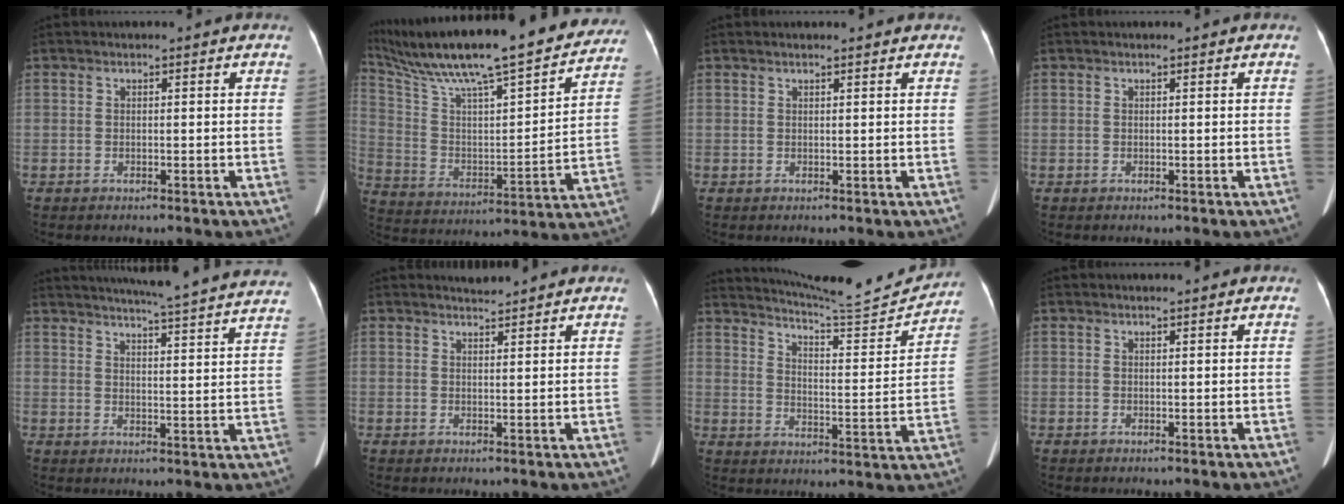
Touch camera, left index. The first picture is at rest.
{"total": 31.7, "force": [26.6, 4.7, 16.4], "torque": [-0.293, -0.013, 0.390]}
{"total": 2.1, "force": [1.9, 0.2, 0.9], "torque": [-0.012, 0.019, 0.025]}
{"total": 0.0}
{"total": 25.4, "force": [23.6, 0.0, 9.3], "torque": [-0.142, -0.054, 0.280]}
{"total": 2.0, "force": [1.9, -0.2, 0.0], "torque": [-0.006, 0.006, 0.036]}
{"total": 15.6, "force": [15.3, -0.6, 3.0], "torque": [-0.058, -0.050, 0.213]}
{"total": 1.4, "force": [1.4, 0.1, 0.4], "torque": [-0.009, 0.010, 0.020]}